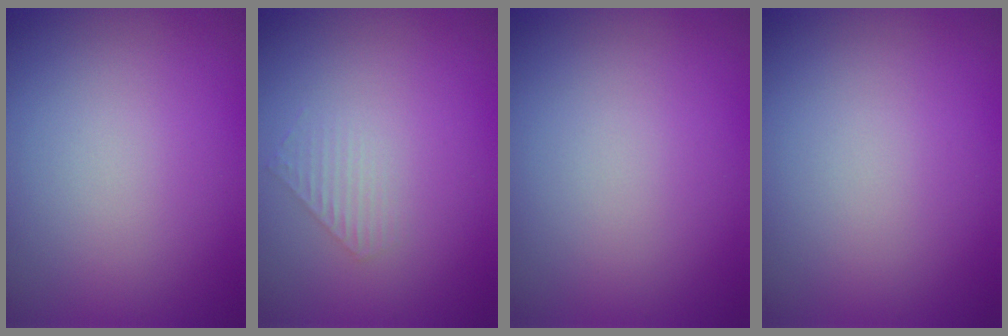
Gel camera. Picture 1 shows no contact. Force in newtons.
{"total": 1.3, "press": 1.3, "slide": 0.2}
{"total": 0.0}
{"total": 0.0}